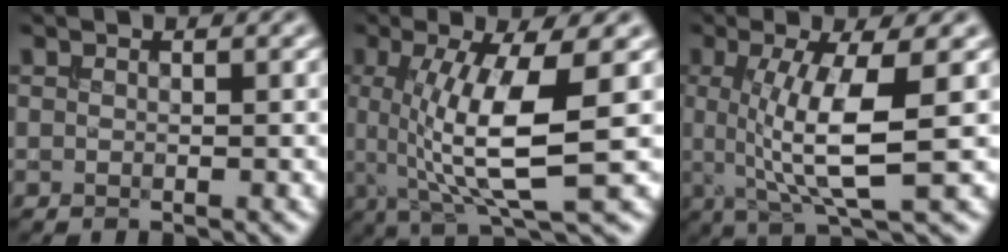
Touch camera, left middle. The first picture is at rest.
{"total": 8.8, "force": [0.4, 2.3, 8.5], "torque": [-0.138, -0.009, 0.013]}
{"total": 7.1, "force": [0.4, 1.6, 6.9], "torque": [-0.118, -0.005, 0.009]}